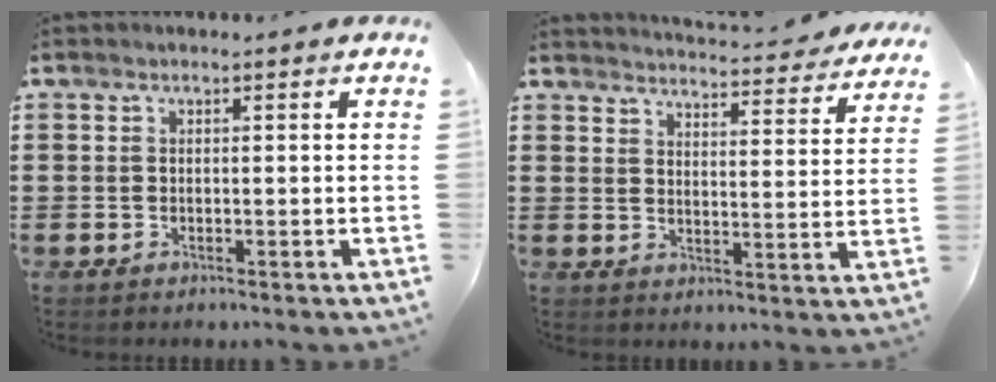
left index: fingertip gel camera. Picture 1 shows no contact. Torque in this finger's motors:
{"motor_torque": [2.14, 0.00, 0.17, 0.07]}